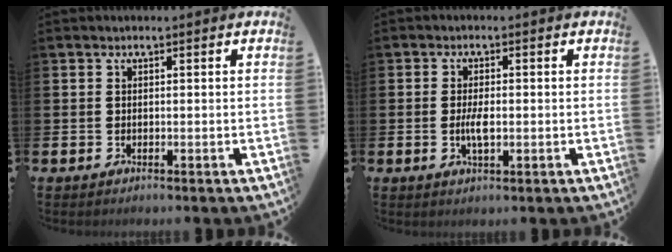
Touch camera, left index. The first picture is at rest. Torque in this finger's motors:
{"motor_torque": [0.24, 0.09, 0.08, 0.06]}